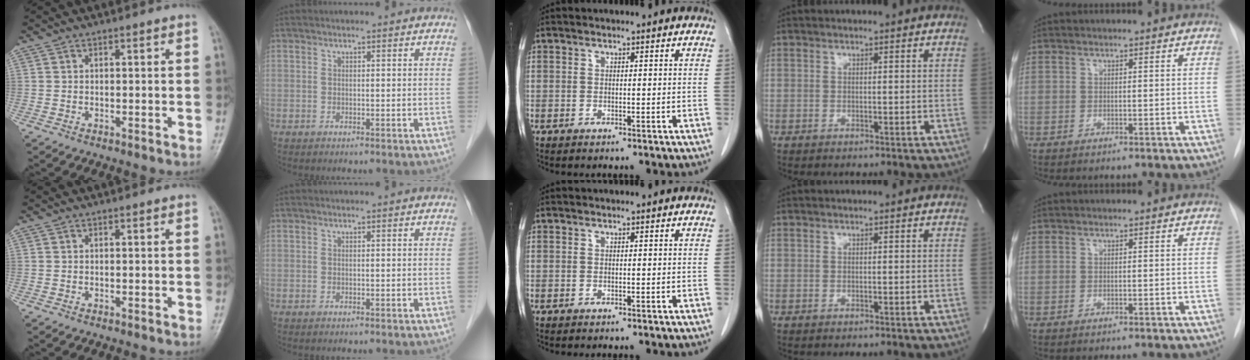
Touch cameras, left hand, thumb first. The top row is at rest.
{}